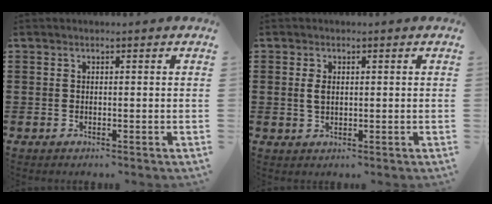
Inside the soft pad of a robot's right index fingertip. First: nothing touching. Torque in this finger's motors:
{"motor_torque": [0.51, 0.47, 0.20, 0.06]}